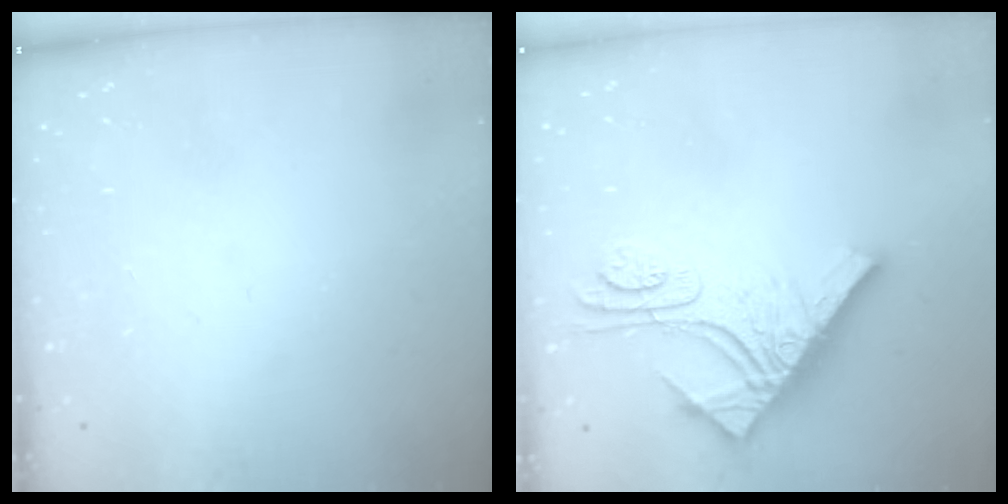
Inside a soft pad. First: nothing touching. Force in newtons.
{"total": 13.7, "press": 13.6, "slide": 1.2}